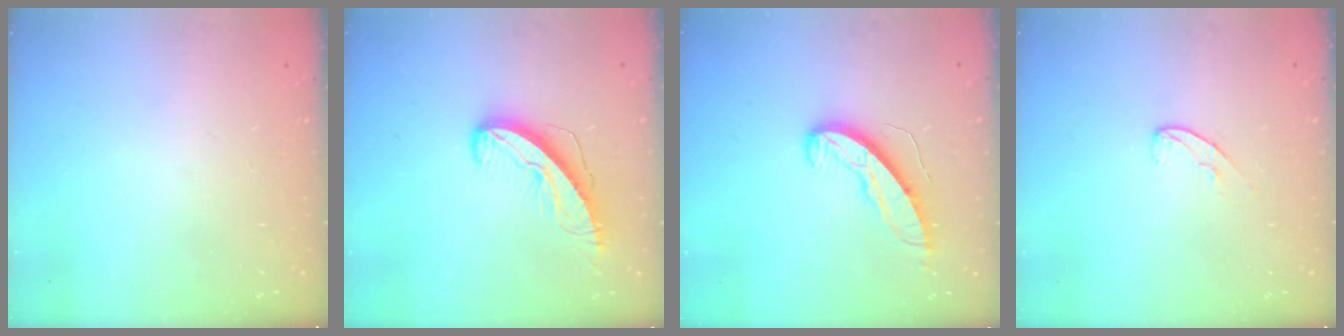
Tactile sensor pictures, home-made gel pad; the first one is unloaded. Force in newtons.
{"total": 8.7, "press": 8.7, "slide": 0.5}
{"total": 9.5, "press": 9.5, "slide": 0.3}
{"total": 6.1, "press": 6.1, "slide": 0.5}